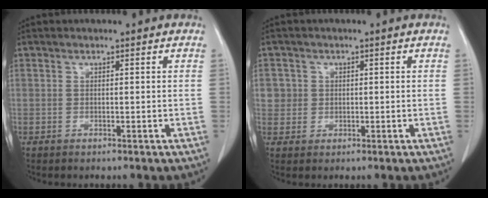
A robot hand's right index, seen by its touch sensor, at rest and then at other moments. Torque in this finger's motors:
{"motor_torque": [-0.06, 0.03, 0.02, 0.00]}